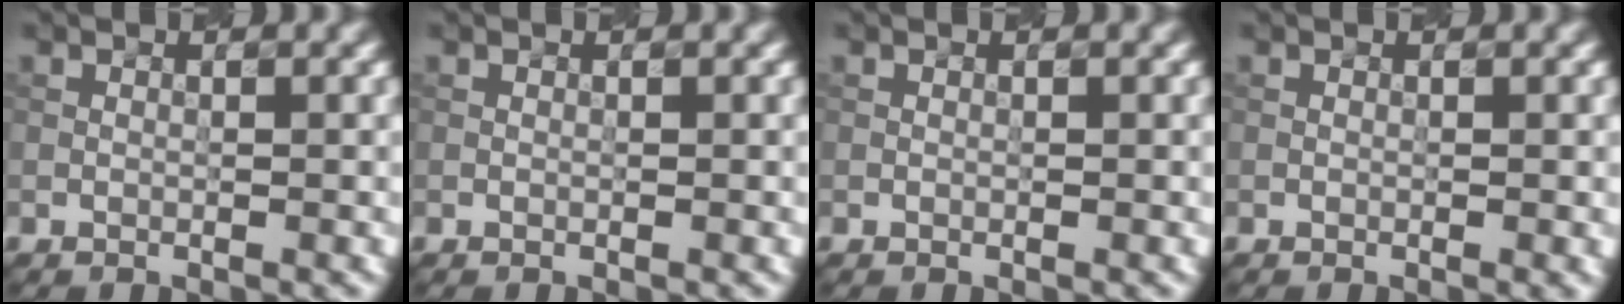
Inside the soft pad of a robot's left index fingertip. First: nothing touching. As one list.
[{"total": 0.0}, {"total": 0.0}, {"total": 0.5, "force": [-0.1, 0.1, 0.5], "torque": [-0.006, 0.000, -0.001]}]